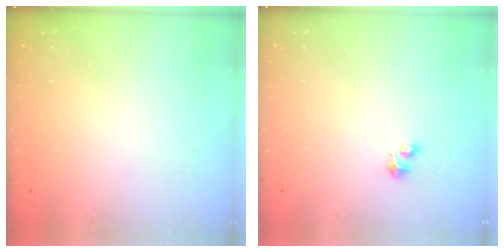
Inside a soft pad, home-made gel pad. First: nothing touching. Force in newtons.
{"total": 2.8, "press": 2.8, "slide": 0.4}